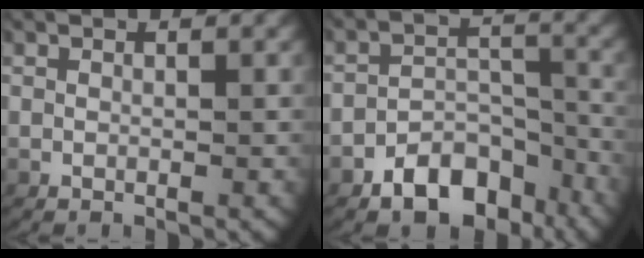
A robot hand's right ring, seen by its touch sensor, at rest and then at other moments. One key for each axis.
{"total": 6.2, "fx": -4.4, "fy": 3.4, "fz": 2.6, "tx": -0.032, "ty": -0.008, "tz": -0.073}